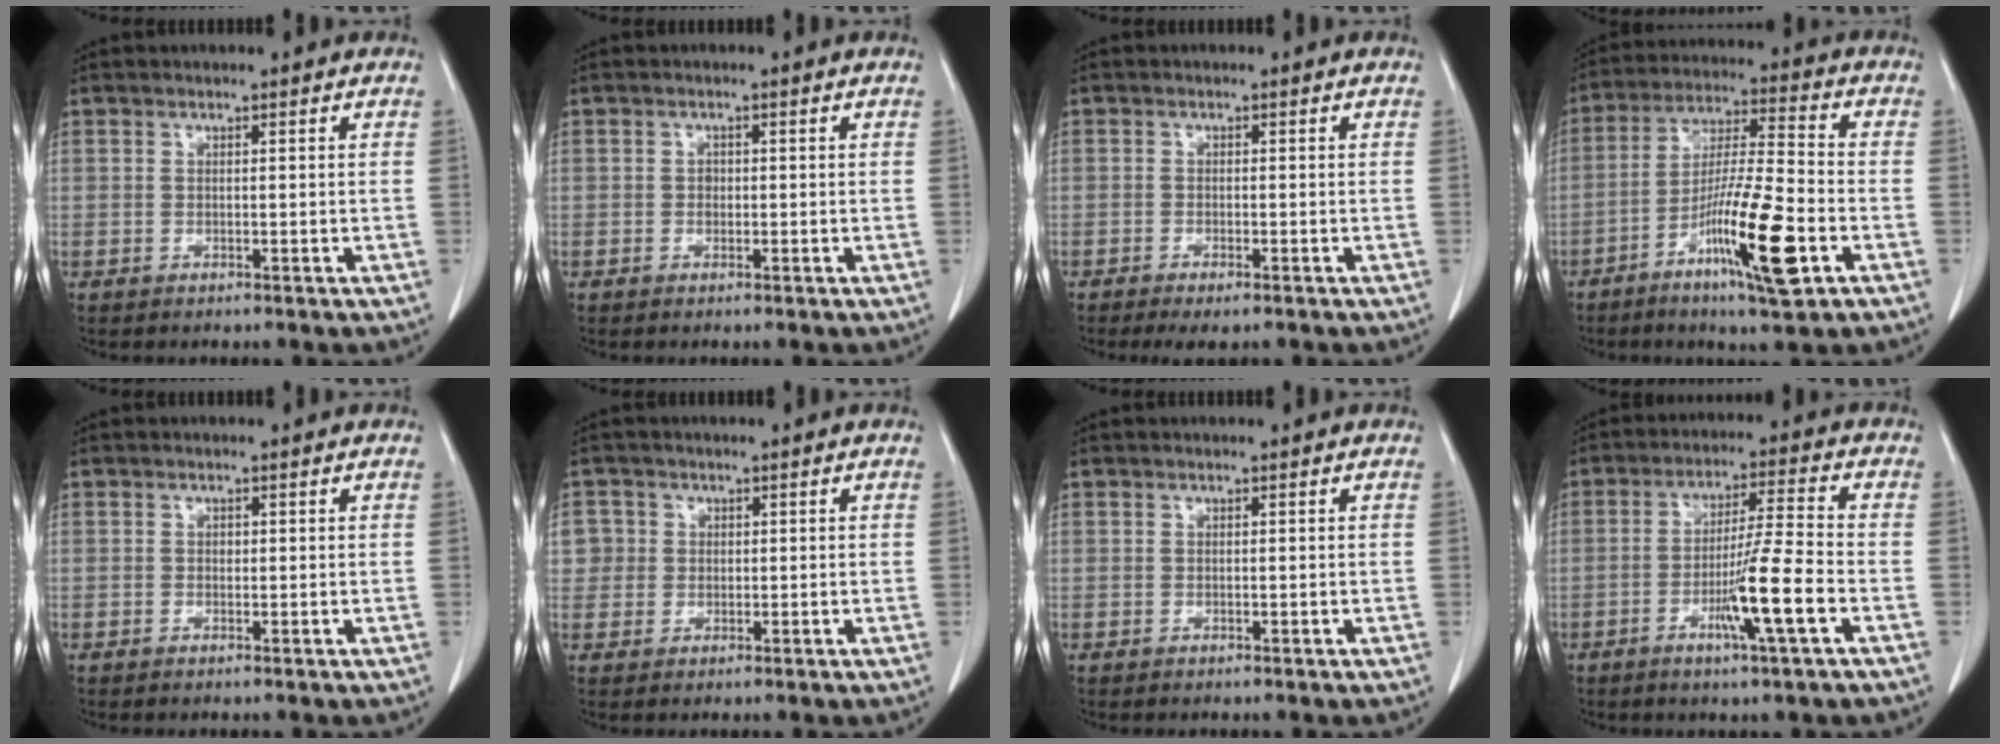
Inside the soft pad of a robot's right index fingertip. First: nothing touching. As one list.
[{"total": 0.9, "force": [-0.1, 0.8, 0.5], "torque": [-0.006, 0.002, -0.003]}, {"total": 3.2, "force": [-2.4, 0.7, 2.0], "torque": [-0.029, -0.006, -0.033]}, {"total": 14.2, "force": [-6.0, 0.8, 12.9], "torque": [-0.237, -0.016, -0.106]}, {"total": 0.5, "force": [0.0, 0.4, 0.3], "torque": [-0.007, 0.001, -0.001]}, {"total": 3.6, "force": [0.6, 3.5, 0.1], "torque": [0.015, 0.008, 0.011]}, {"total": 0.0}, {"total": 9.8, "force": [-3.6, -0.7, 9.0], "torque": [-0.161, -0.009, -0.065]}]